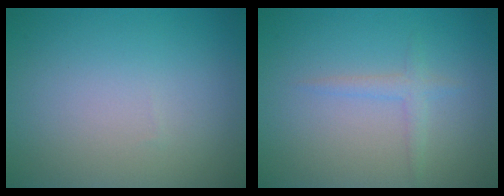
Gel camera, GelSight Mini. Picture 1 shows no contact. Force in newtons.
{"total": 1.4, "press": 1.4, "slide": 0.1}